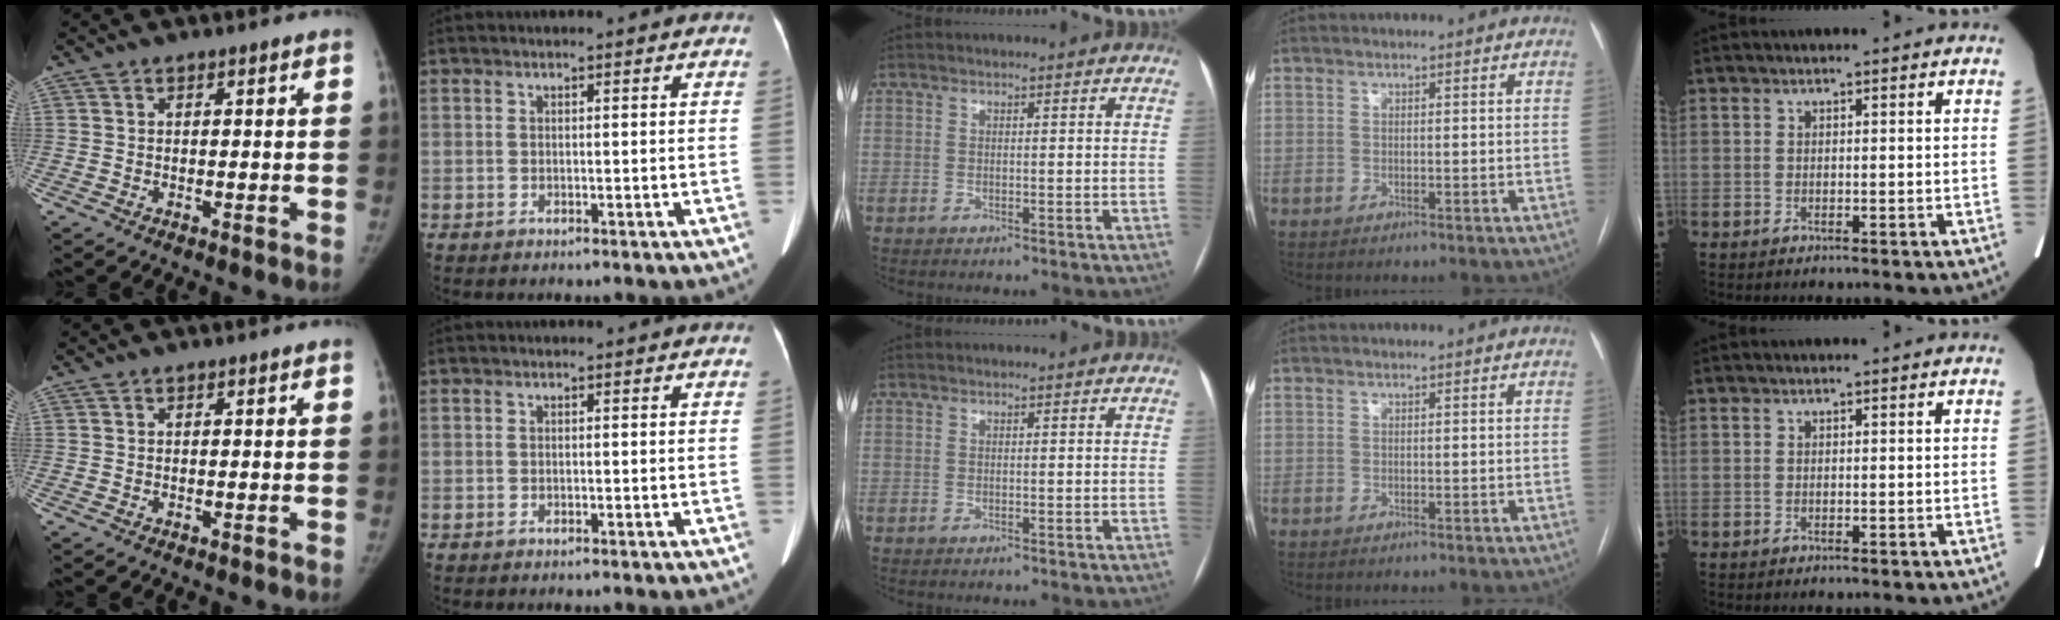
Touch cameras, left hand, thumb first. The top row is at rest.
{}